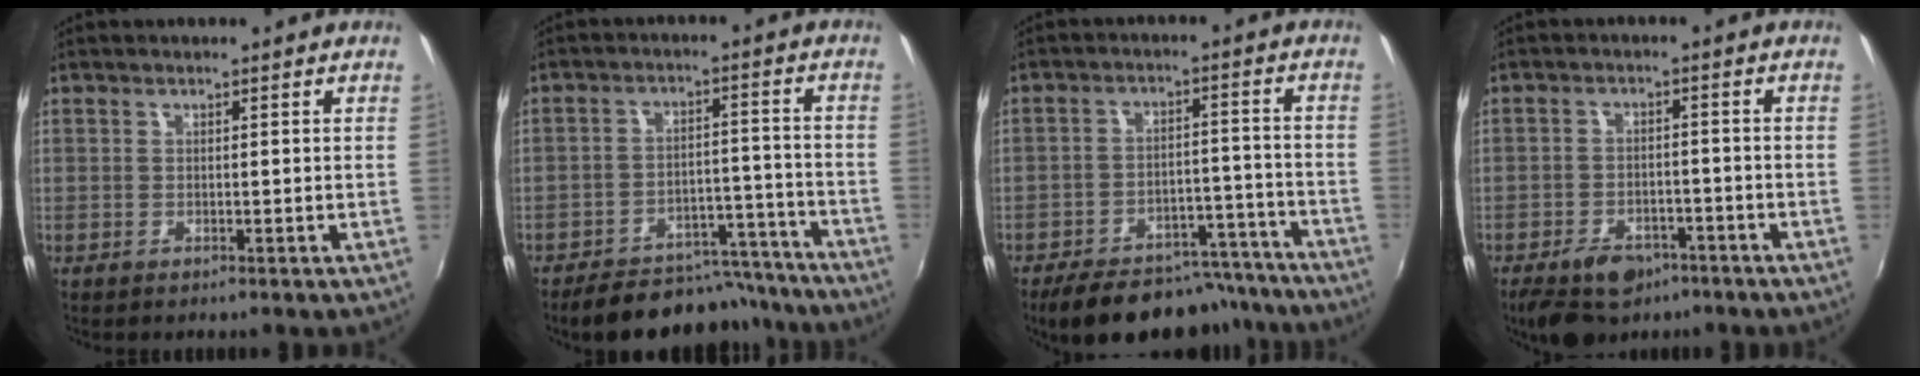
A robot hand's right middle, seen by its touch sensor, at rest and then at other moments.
{"total": 14.9, "force": [-13.4, 5.2, 4.2], "torque": [-0.082, 0.037, -0.167]}
{"total": 17.4, "force": [-14.9, 6.3, 6.2], "torque": [-0.114, 0.032, -0.187]}
{"total": 9.1, "force": [-6.1, 5.3, 4.1], "torque": [-0.094, 0.000, -0.083]}